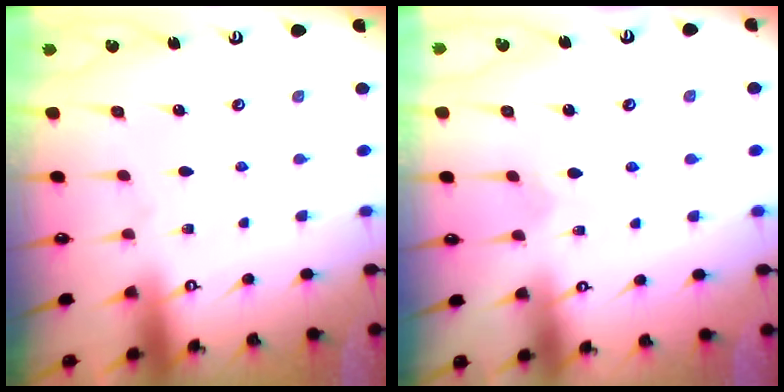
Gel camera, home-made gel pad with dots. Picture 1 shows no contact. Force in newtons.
{"total": 2.6, "press": 2.6, "slide": 0.2}